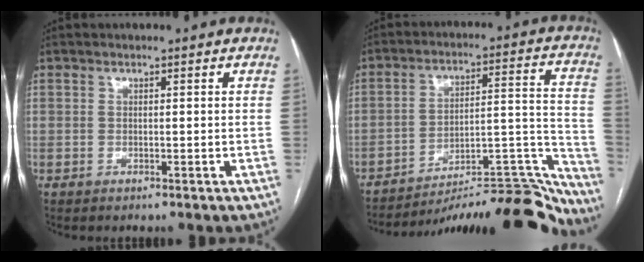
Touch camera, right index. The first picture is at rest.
{"total": 26.6, "force": [-24.7, 3.6, 9.3], "torque": [-0.044, 0.032, -0.339]}